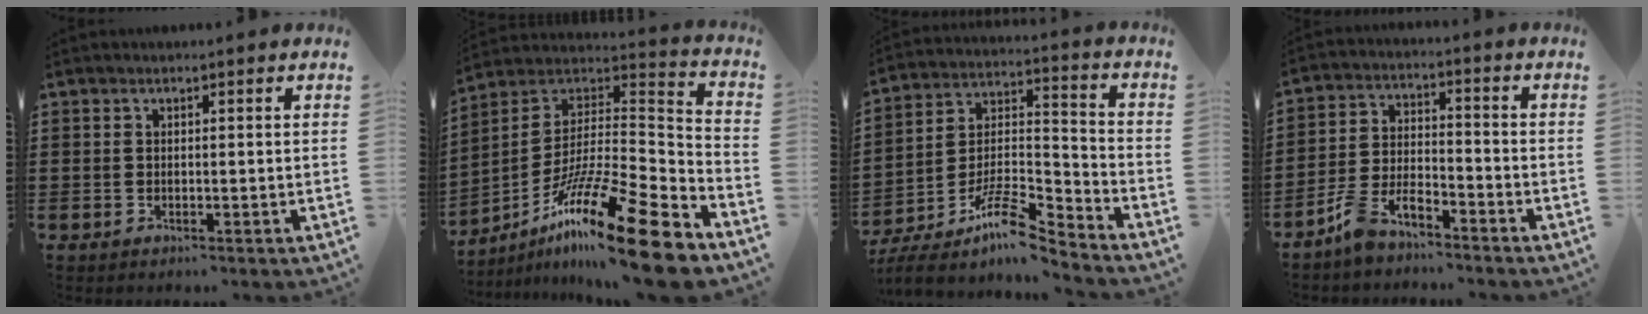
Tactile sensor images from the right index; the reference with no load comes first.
{"total": 20.0, "force": [-13.9, 2.0, 14.4], "torque": [-0.245, 0.041, -0.245]}
{"total": 10.3, "force": [-7.9, 2.6, 6.1], "torque": [-0.113, 0.015, -0.151]}
{"total": 6.1, "force": [-5.2, 1.7, 2.9], "torque": [-0.077, 0.002, -0.104]}